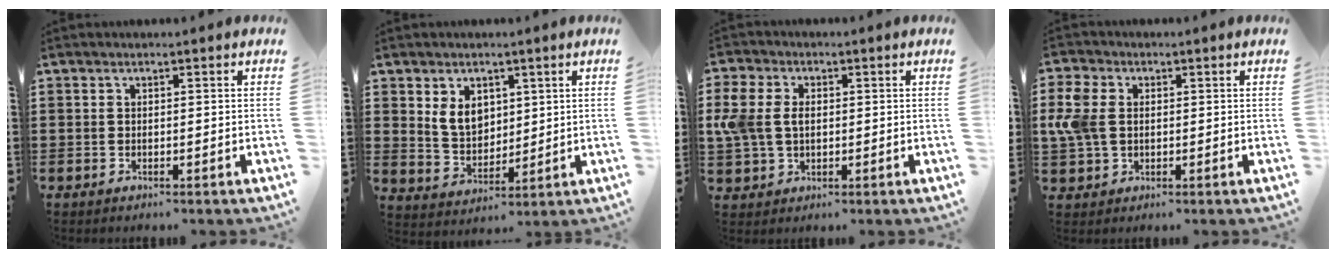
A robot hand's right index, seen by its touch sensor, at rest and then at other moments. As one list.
[{"total": 5.7, "force": [2.2, 4.3, 3.2], "torque": [-0.070, 0.011, 0.039]}, {"total": 5.6, "force": [0.5, 4.1, 3.9], "torque": [-0.120, 0.000, -0.002]}, {"total": 5.8, "force": [0.7, 4.3, 3.9], "torque": [-0.120, 0.001, 0.005]}]